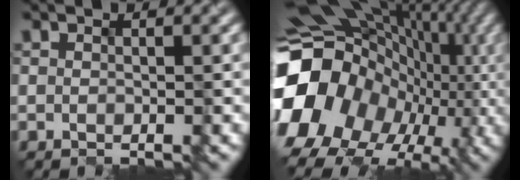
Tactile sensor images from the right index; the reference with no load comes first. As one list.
[{"total": 20.8, "force": [-4.8, 17.4, 10.4], "torque": [-0.204, -0.030, -0.095]}]